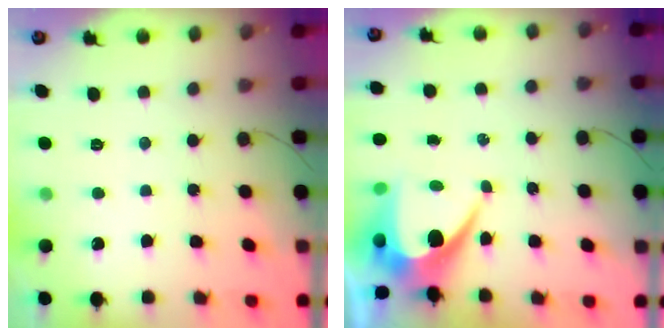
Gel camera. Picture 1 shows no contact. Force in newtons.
{"total": 8.0, "press": 7.9, "slide": 0.8}